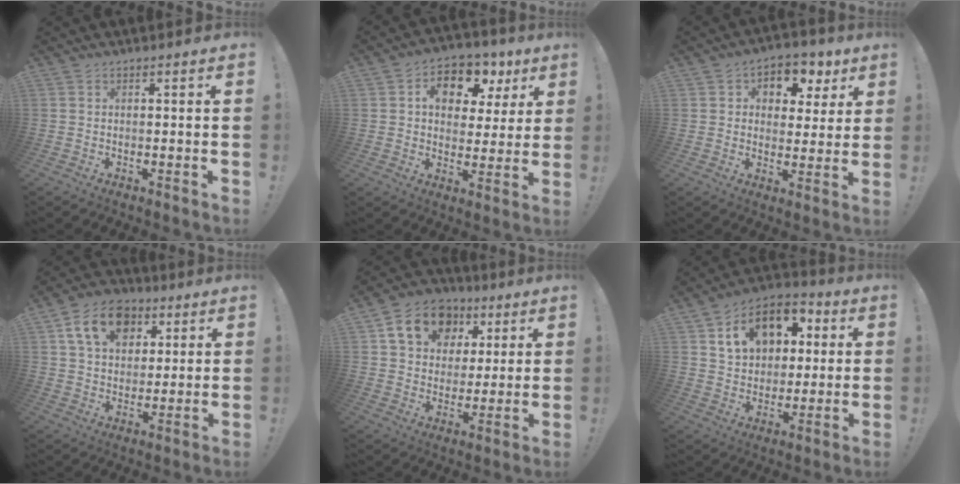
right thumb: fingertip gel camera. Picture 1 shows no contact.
{"total": 11.1, "force": [5.0, 7.5, 6.6], "torque": [-0.095, -0.026, 0.091]}
{"total": 6.8, "force": [2.6, 5.8, 2.5], "torque": [-0.027, -0.020, 0.050]}
{"total": 14.3, "force": [6.2, 10.5, 7.6], "torque": [-0.118, -0.014, 0.119]}
{"total": 15.0, "force": [6.5, 11.5, 7.1], "torque": [-0.108, -0.016, 0.125]}
{"total": 14.4, "force": [5.6, 10.9, 7.6], "torque": [-0.121, -0.010, 0.109]}